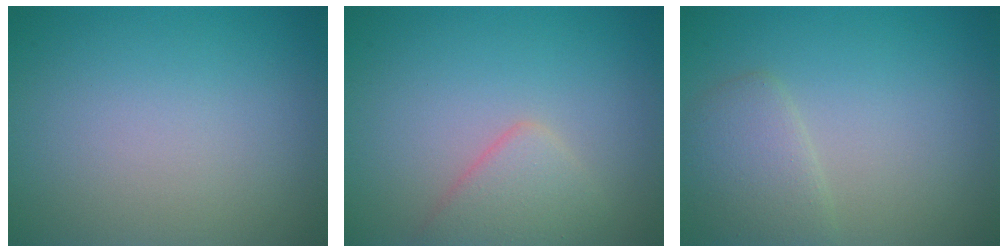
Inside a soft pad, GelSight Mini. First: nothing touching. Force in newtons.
{"total": 2.7, "press": 2.7, "slide": 0.1}
{"total": 2.7, "press": 2.7, "slide": 0.1}